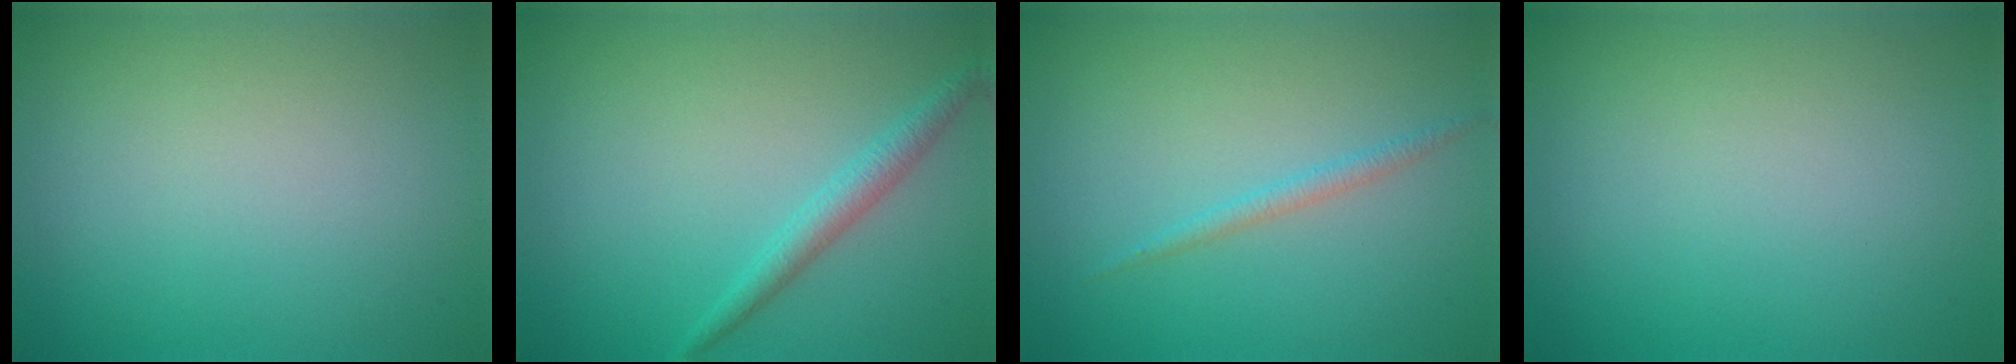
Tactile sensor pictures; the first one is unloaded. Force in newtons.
{"total": 1.9, "press": 1.9, "slide": 0.0}
{"total": 1.1, "press": 1.1, "slide": 0.0}
{"total": 0.0}